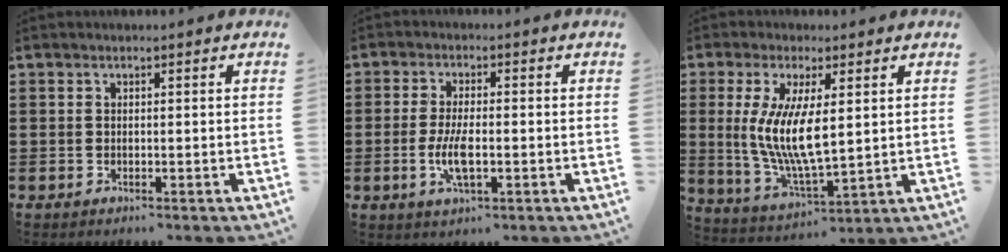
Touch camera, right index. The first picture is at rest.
{"total": 5.1, "force": [-1.2, 1.8, 4.6], "torque": [-0.100, -0.003, -0.025]}
{"total": 9.0, "force": [1.4, 2.8, 8.4], "torque": [-0.177, -0.004, 0.024]}